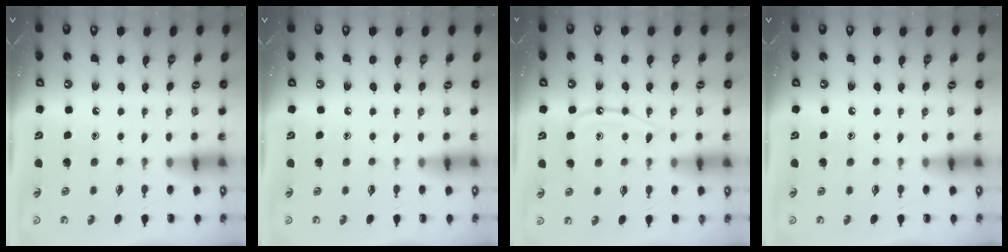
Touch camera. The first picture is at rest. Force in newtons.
{"total": 0.0}
{"total": 10.8, "press": 10.7, "slide": 1.1}
{"total": 0.0}